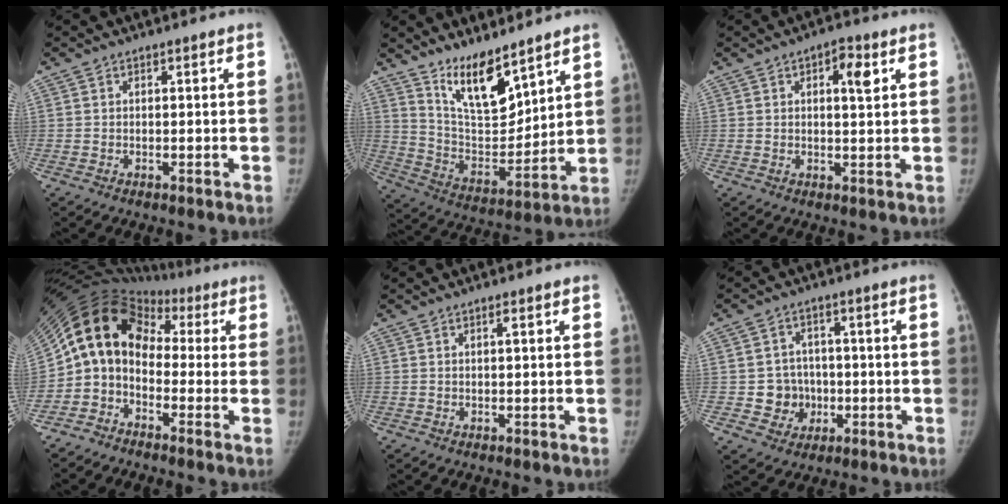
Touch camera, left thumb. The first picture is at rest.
{"total": 13.3, "force": [9.8, 4.6, 7.8], "torque": [-0.101, -0.078, 0.191]}
{"total": 4.8, "force": [1.8, 1.9, 4.0], "torque": [-0.047, -0.003, 0.023]}
{"total": 12.8, "force": [-1.8, 10.3, 7.4], "torque": [-0.116, 0.080, -0.050]}
{"total": 0.8, "force": [0.2, 0.1, 0.8], "torque": [-0.016, 0.001, 0.002]}
{"total": 6.8, "force": [-1.1, 6.4, 1.8], "torque": [0.005, 0.015, -0.013]}